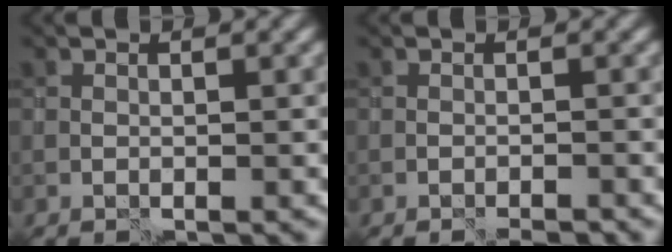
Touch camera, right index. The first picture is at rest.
{"total": 1.2, "force": [-1.1, -0.4, 0.2], "torque": [0.000, -0.003, -0.019]}